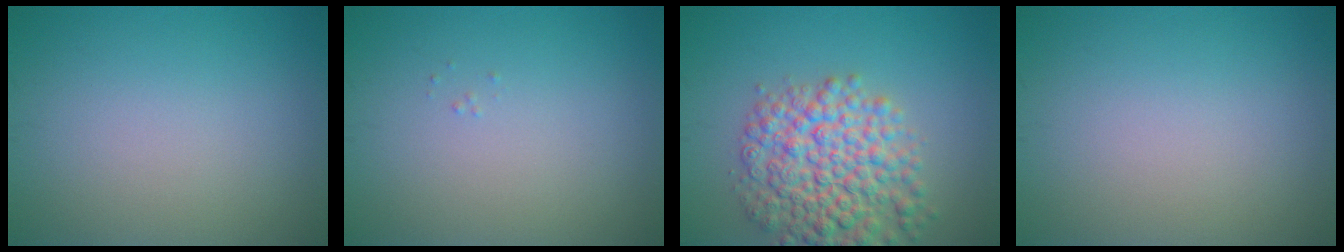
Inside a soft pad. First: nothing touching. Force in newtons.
{"total": 0.0}
{"total": 7.7, "press": 7.7, "slide": 0.3}
{"total": 0.0}